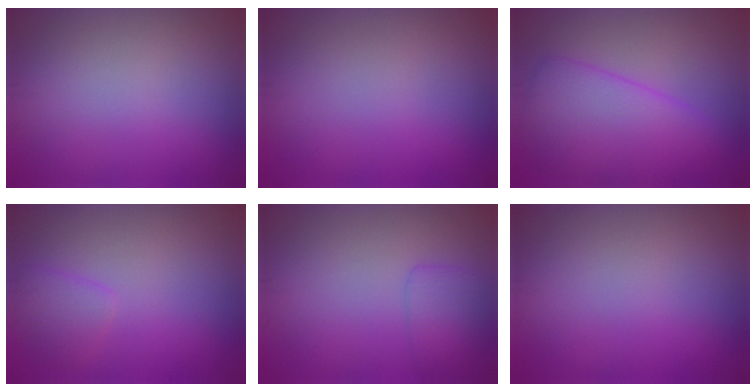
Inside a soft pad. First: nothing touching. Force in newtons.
{"total": 0.0}
{"total": 6.3, "press": 6.3, "slide": 0.3}
{"total": 1.8, "press": 1.8, "slide": 0.2}
{"total": 2.3, "press": 2.3, "slide": 0.1}
{"total": 0.0}